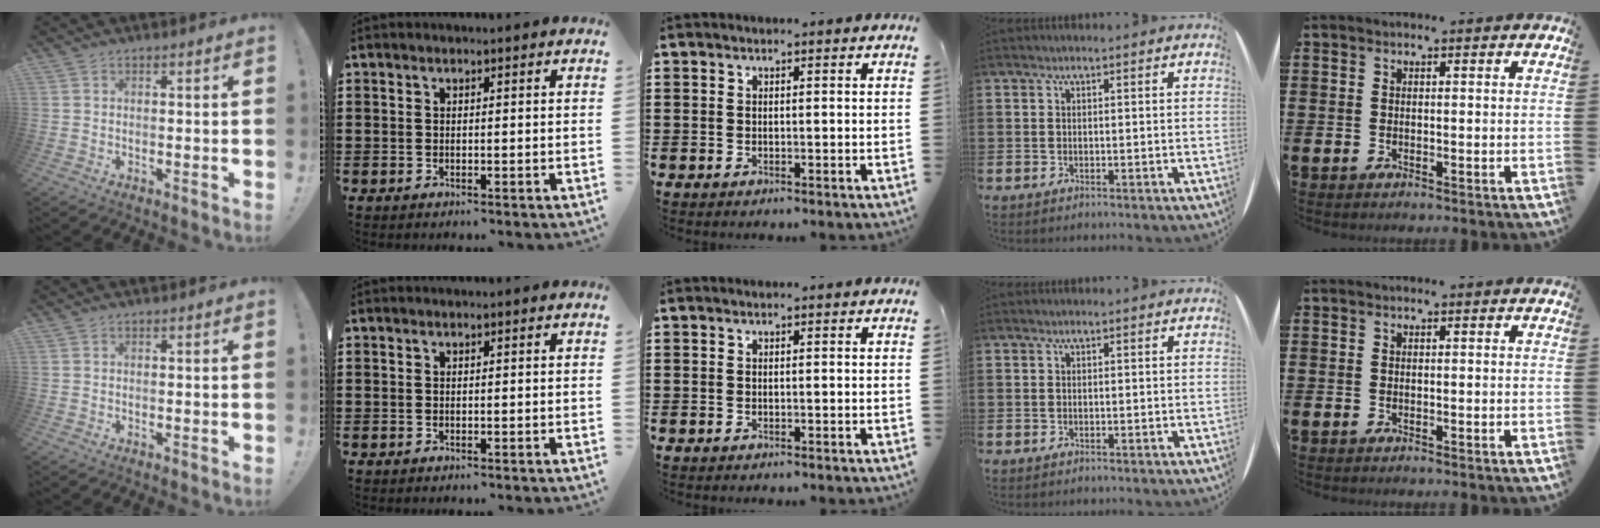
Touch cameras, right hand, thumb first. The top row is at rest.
{}